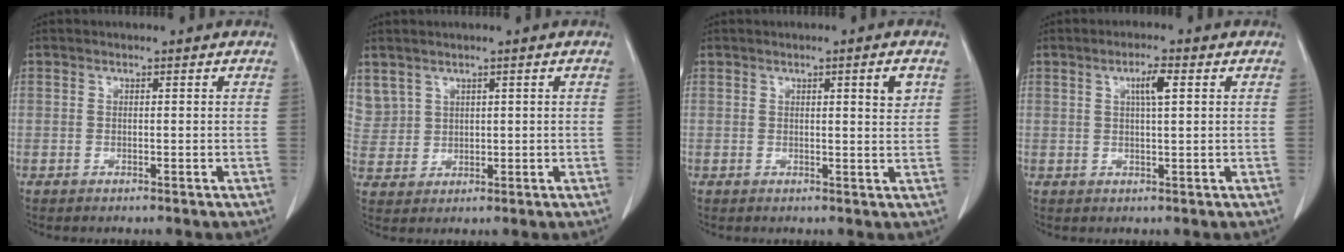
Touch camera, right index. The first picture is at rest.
{"total": 5.4, "force": [3.1, 4.3, 0.8], "torque": [-0.026, 0.014, 0.076]}
{"total": 3.0, "force": [1.2, 0.2, 2.7], "torque": [-0.037, -0.004, 0.015]}
{"total": 3.4, "force": [1.2, 0.4, 3.2], "torque": [-0.055, 0.002, 0.019]}